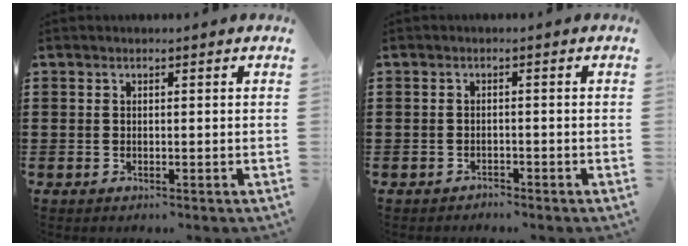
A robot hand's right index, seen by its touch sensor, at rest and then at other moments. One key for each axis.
{"total": 1.2, "fx": -1.2, "fy": 0.2, "fz": 0.0, "tx": -0.005, "ty": 0.003, "tz": -0.026}